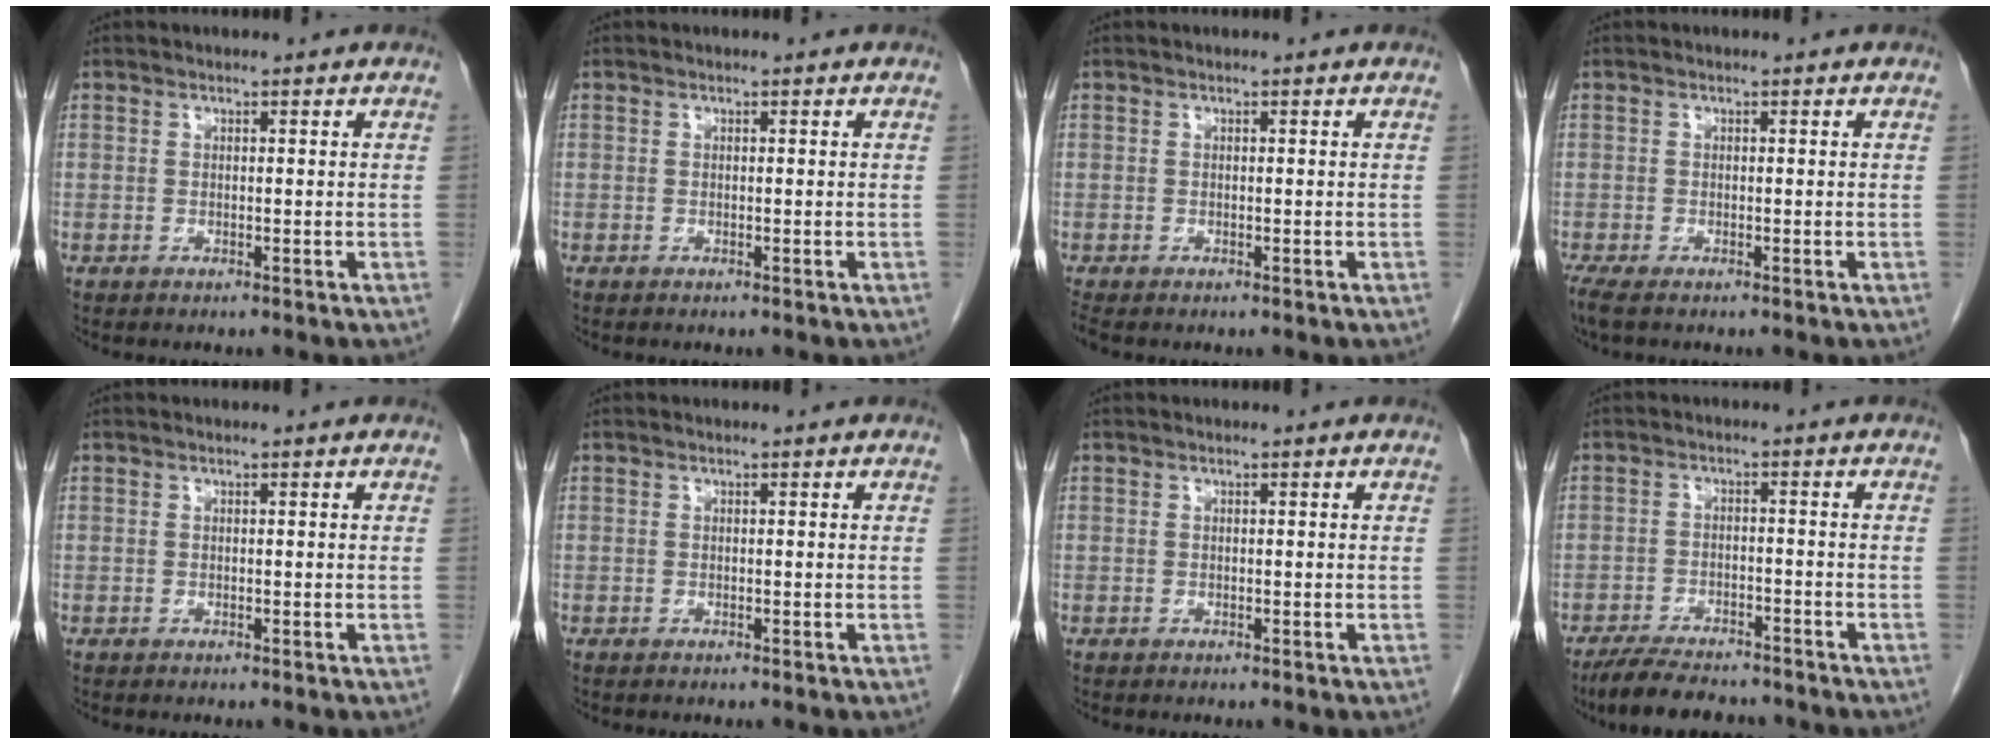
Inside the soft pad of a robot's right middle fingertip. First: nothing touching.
{"total": 0.0}
{"total": 1.3, "force": [-1.1, 0.4, 0.5], "torque": [-0.011, -0.005, -0.018]}
{"total": 2.9, "force": [-2.3, 0.6, 1.7], "torque": [-0.036, -0.012, -0.039]}
{"total": 0.0}
{"total": 0.0}
{"total": 0.0}
{"total": 9.4, "force": [-8.3, 2.4, 3.8], "torque": [-0.062, -0.011, -0.129]}